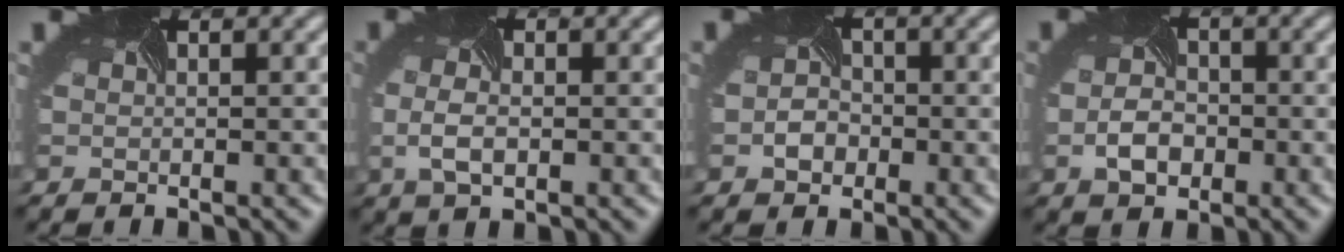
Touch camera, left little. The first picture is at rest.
{"total": 2.4, "force": [-1.0, 1.2, 1.8], "torque": [-0.056, -0.004, -0.011]}
{"total": 2.0, "force": [-1.2, 1.4, 0.6], "torque": [-0.020, -0.002, -0.019]}
{"total": 2.9, "force": [-1.4, 1.9, 1.8], "torque": [-0.042, -0.005, -0.021]}